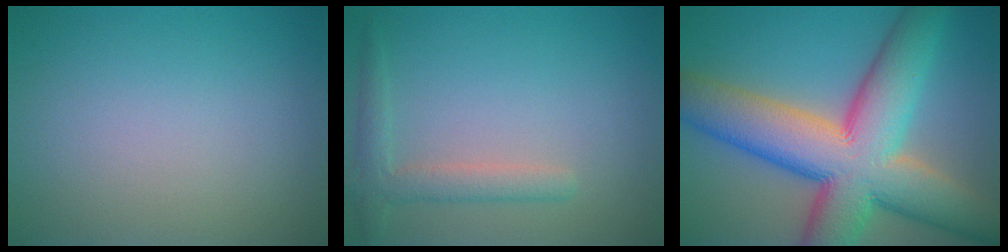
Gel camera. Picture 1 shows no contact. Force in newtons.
{"total": 2.6, "press": 2.5, "slide": 0.2}
{"total": 14.1, "press": 14.1, "slide": 0.8}